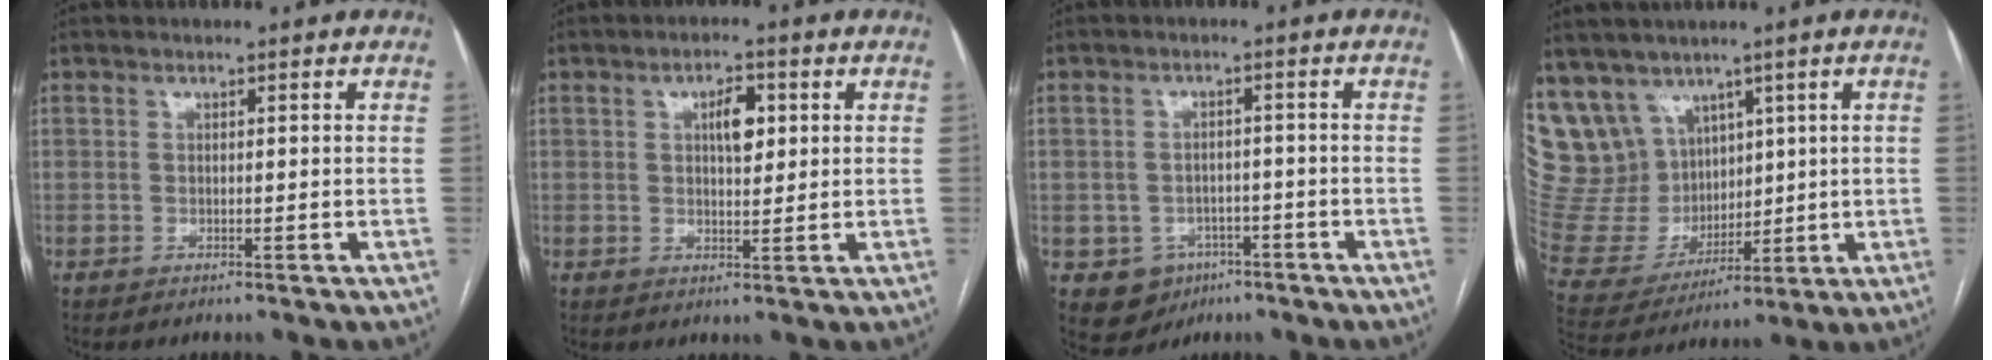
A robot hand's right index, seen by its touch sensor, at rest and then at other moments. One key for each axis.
{"total": 4.3, "fx": 1.3, "fy": 1.8, "fz": 3.7, "tx": -0.060, "ty": 0.007, "tz": 0.021}
{"total": 5.9, "fx": -2.8, "fy": 5.0, "fz": 1.3, "tx": -0.018, "ty": 0.008, "tz": -0.030}
{"total": 15.5, "fx": 9.5, "fy": 11.6, "fz": 3.8, "tx": -0.104, "ty": 0.060, "tz": 0.220}